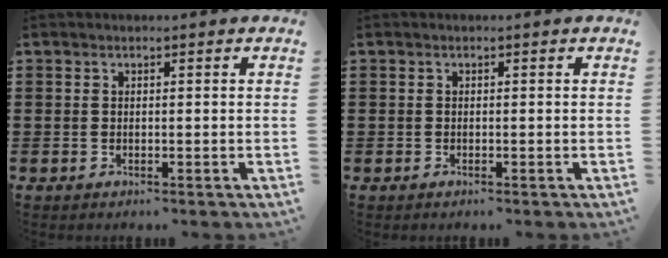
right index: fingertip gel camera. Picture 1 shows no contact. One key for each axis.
{"total": 0.0}